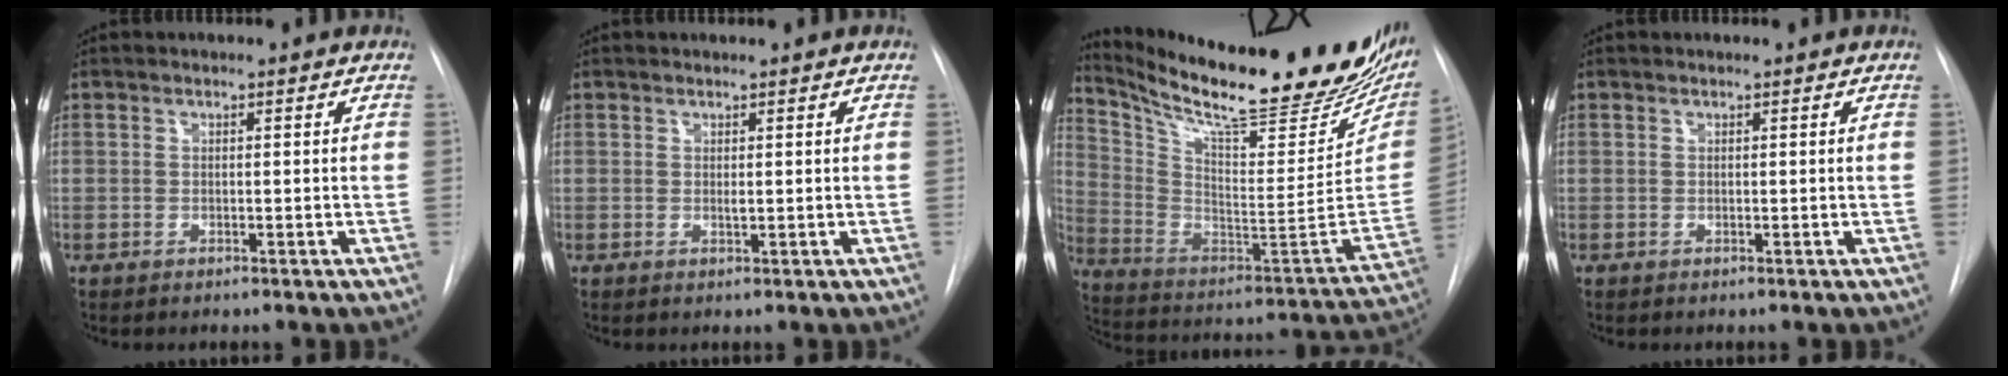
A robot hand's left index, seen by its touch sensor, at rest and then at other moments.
{"total": 0.5, "force": [0.1, 0.1, 0.5], "torque": [-0.011, -0.005, 0.002]}
{"total": 31.1, "force": [25.1, 5.8, 17.5], "torque": [-0.282, -0.064, 0.356]}
{"total": 0.0}